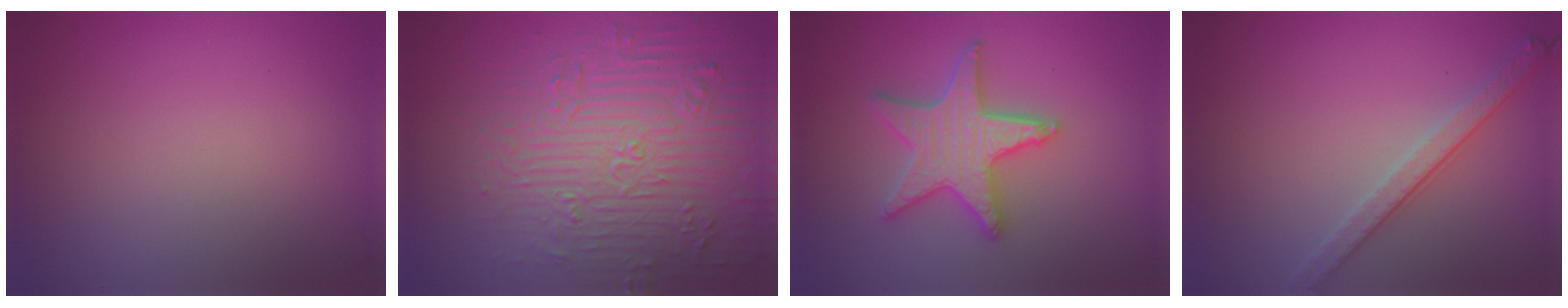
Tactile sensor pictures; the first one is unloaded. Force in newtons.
{"total": 7.8, "press": 7.6, "slide": 1.9}
{"total": 5.2, "press": 5.1, "slide": 1.0}
{"total": 2.8, "press": 2.7, "slide": 0.7}